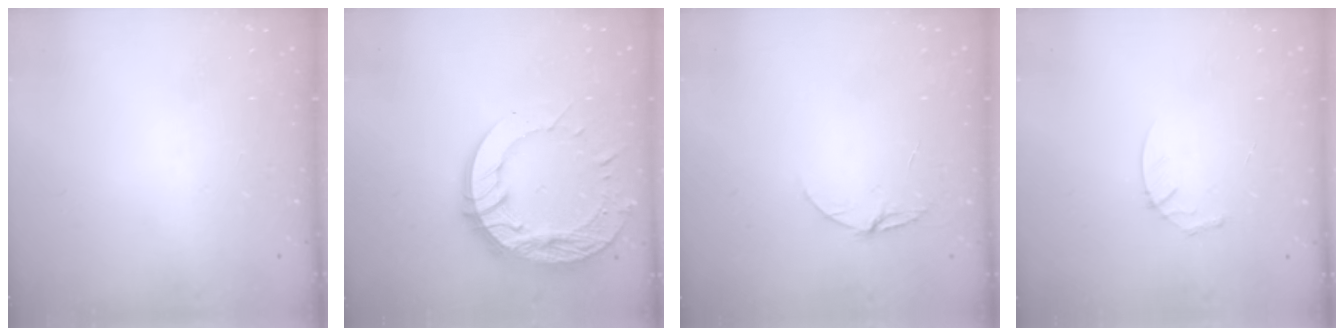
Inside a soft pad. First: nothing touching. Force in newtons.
{"total": 15.9, "press": 15.8, "slide": 1.4}
{"total": 5.3, "press": 5.3, "slide": 0.5}
{"total": 3.5, "press": 3.5, "slide": 0.3}